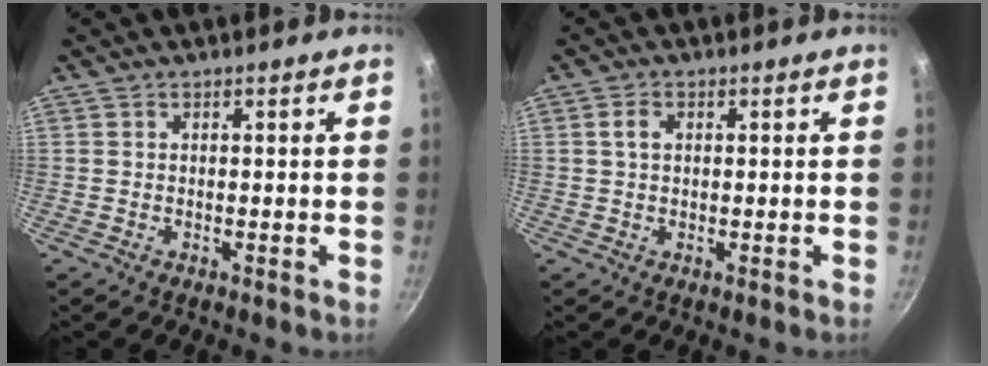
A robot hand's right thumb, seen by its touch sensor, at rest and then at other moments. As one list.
[{"total": 2.3, "force": [0.6, 1.6, 1.6], "torque": [-0.023, 0.003, 0.012]}]